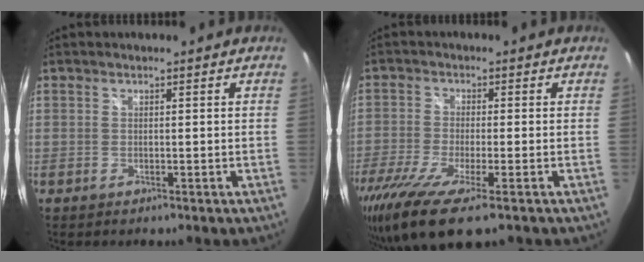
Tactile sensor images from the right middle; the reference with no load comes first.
{"total": 12.7, "force": [-8.2, 2.1, 9.4], "torque": [-0.205, -0.056, -0.149]}